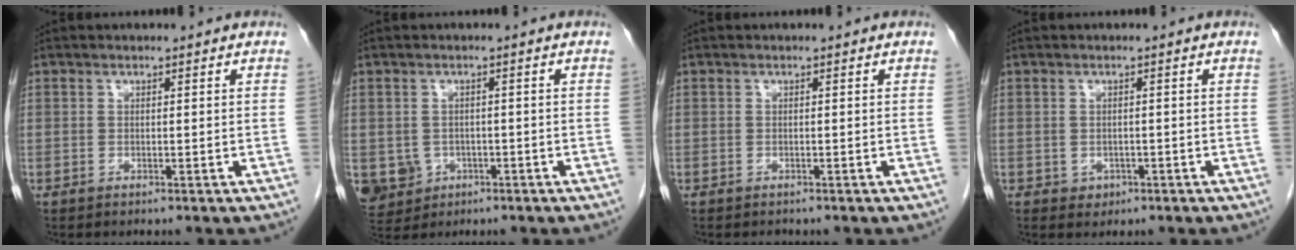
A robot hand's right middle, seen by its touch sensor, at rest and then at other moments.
{"total": 6.9, "force": [-2.4, 6.2, 1.9], "torque": [-0.052, 0.001, -0.027]}
{"total": 0.8, "force": [-0.7, 0.3, 0.1], "torque": [-0.005, 0.000, -0.011]}
{"total": 1.6, "force": [-0.7, 1.4, 0.5], "torque": [-0.003, 0.006, -0.003]}